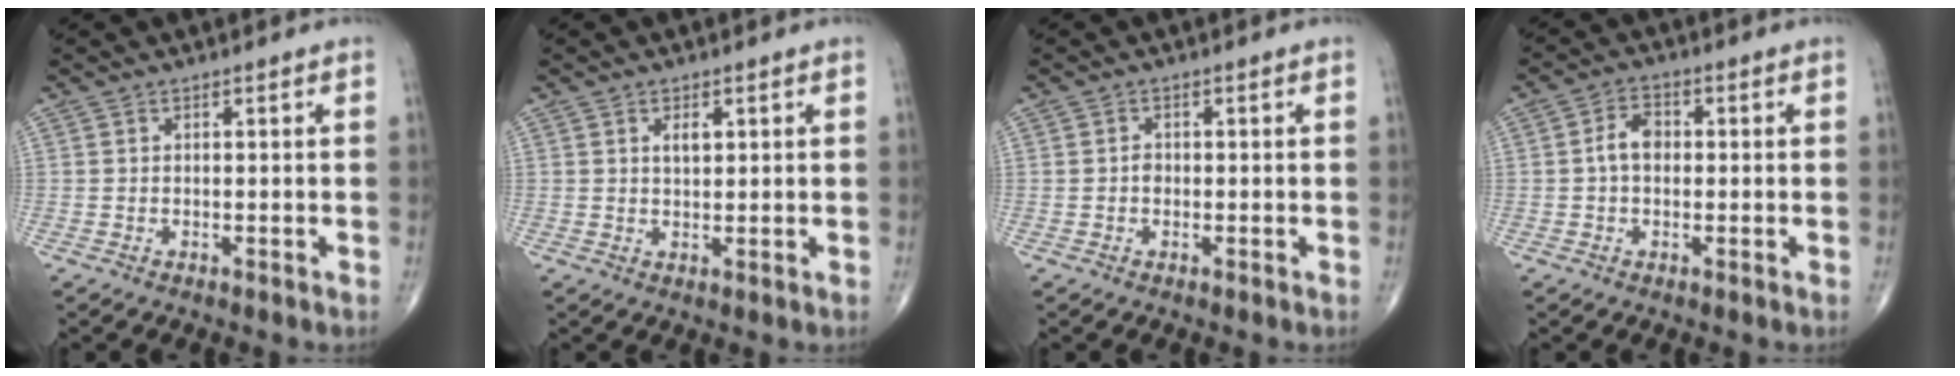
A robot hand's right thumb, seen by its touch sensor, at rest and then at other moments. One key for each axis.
{"total": 2.4, "fx": 0.9, "fy": 1.3, "fz": 1.8, "tx": -0.026, "ty": -0.005, "tz": 0.016}
{"total": 1.2, "fx": -0.2, "fy": 0.9, "fz": 0.7, "tx": -0.009, "ty": 0.003, "tz": -0.004}
{"total": 4.3, "fx": 0.0, "fy": 2.9, "fz": 3.1, "tx": -0.050, "ty": 0.016, "tz": -0.007}